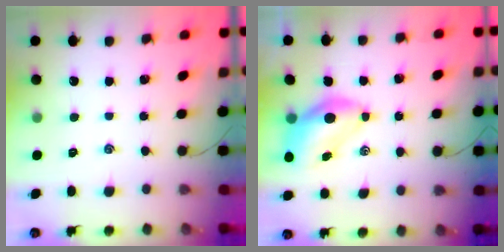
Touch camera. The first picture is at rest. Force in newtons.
{"total": 6.9, "press": 6.7, "slide": 1.6}